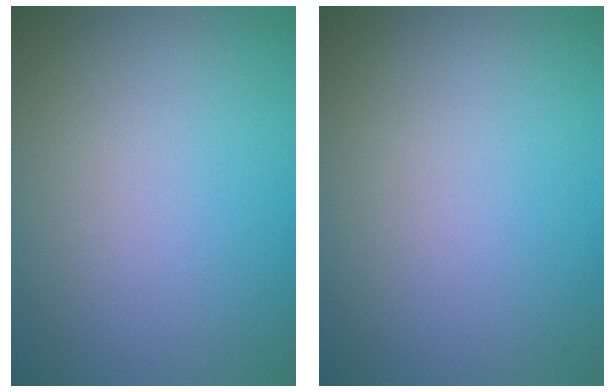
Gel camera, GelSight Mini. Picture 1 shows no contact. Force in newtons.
{"total": 0.0}